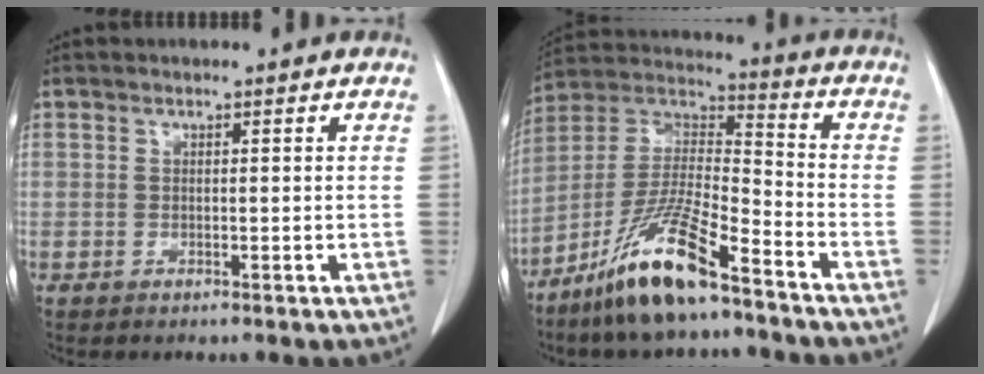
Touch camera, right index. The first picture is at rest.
{"total": 14.6, "force": [-10.0, 1.8, 10.5], "torque": [-0.213, -0.010, -0.189]}